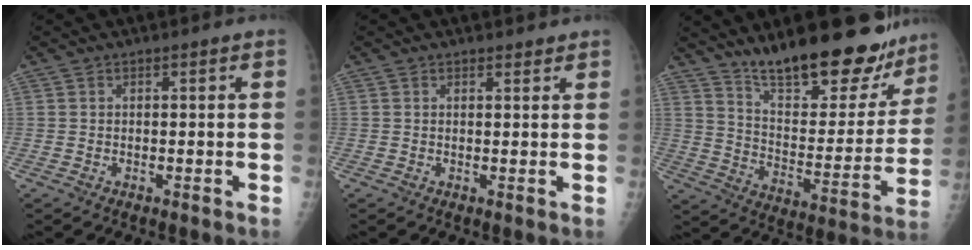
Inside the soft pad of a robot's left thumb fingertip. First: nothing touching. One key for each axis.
{"total": 1.5, "fx": 1.4, "fy": 0.6, "fz": 0.2, "tx": 0.010, "ty": -0.007, "tz": 0.018}
{"total": 24.8, "fx": 19.6, "fy": 8.0, "fz": 12.9, "tx": -0.141, "ty": -0.107, "tz": 0.290}